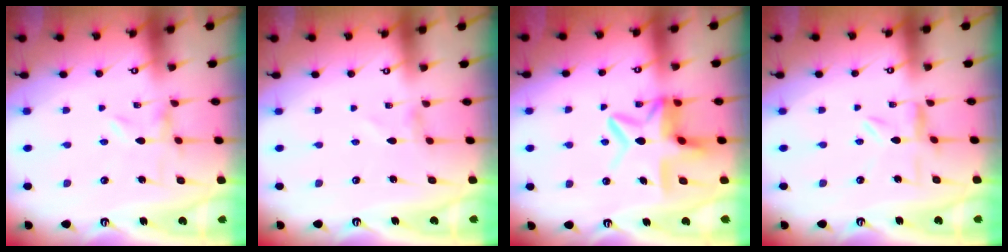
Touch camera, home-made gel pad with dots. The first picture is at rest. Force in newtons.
{"total": 1.3, "press": 1.3, "slide": 0.0}
{"total": 12.3, "press": 12.2, "slide": 1.2}
{"total": 3.7, "press": 3.7, "slide": 0.2}